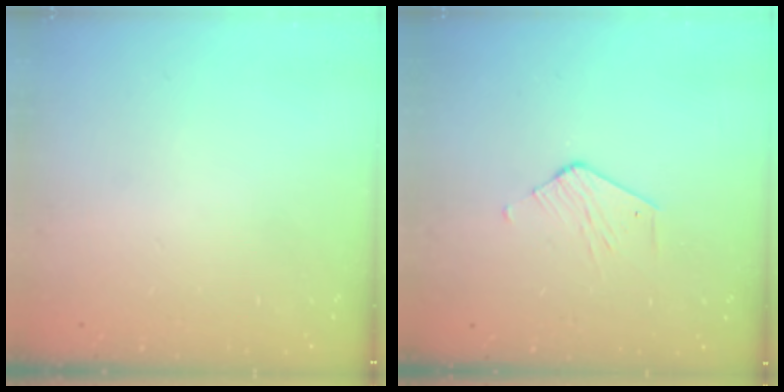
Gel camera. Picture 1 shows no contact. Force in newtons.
{"total": 2.8, "press": 2.8, "slide": 0.2}